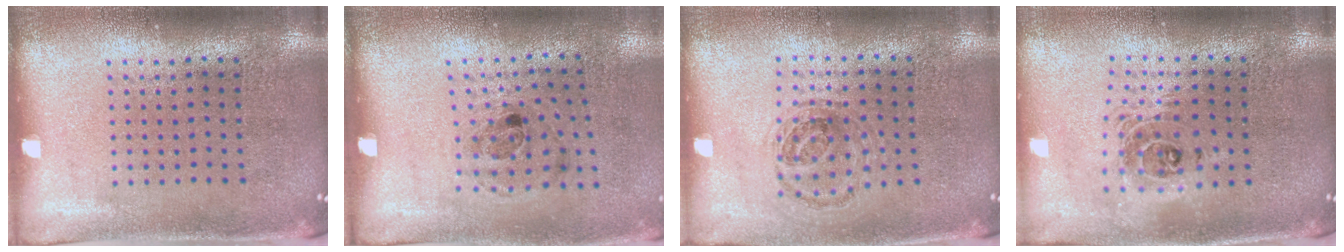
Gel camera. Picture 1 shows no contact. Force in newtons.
{"total": 1.2, "press": 0.8, "slide": 0.9}
{"total": 0.9, "press": 0.9, "slide": 0.3}
{"total": 1.9, "press": 1.4, "slide": 1.2}